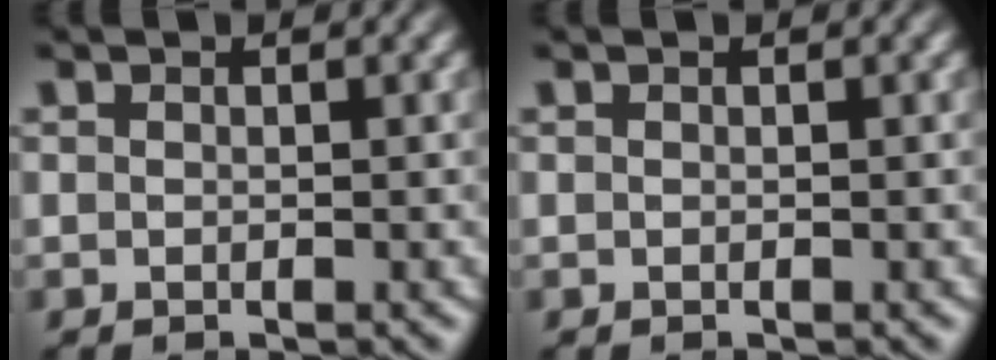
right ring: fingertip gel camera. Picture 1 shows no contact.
{"total": 0.0}